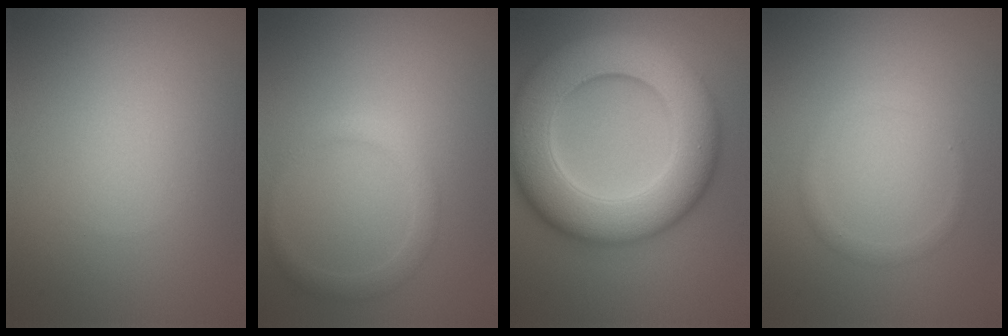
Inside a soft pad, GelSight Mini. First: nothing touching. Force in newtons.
{"total": 1.9, "press": 1.9, "slide": 0.1}
{"total": 13.3, "press": 13.3, "slide": 0.2}
{"total": 0.9, "press": 0.9, "slide": 0.1}